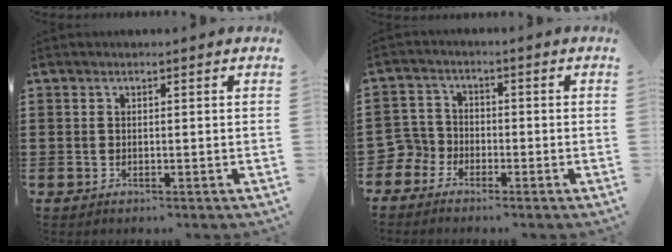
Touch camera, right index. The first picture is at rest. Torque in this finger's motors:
{"motor_torque": [-0.84, 1.29, -0.02, -0.02]}